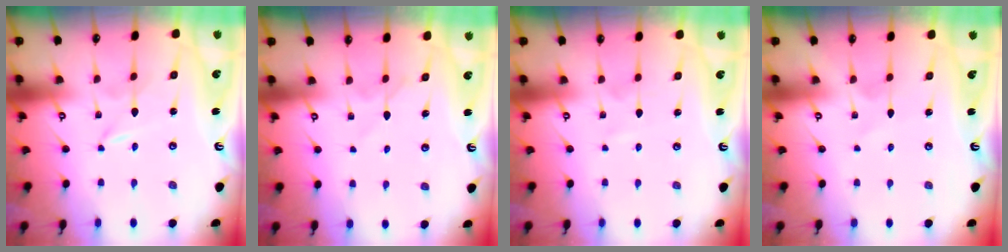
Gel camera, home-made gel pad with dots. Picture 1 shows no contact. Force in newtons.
{"total": 3.9, "press": 3.9, "slide": 0.6}
{"total": 2.2, "press": 2.2, "slide": 0.2}
{"total": 1.8, "press": 1.8, "slide": 0.2}